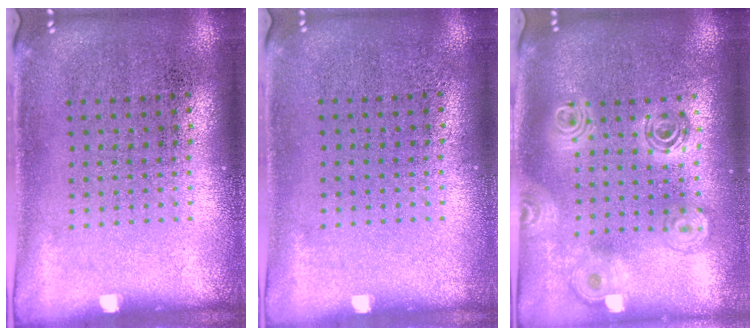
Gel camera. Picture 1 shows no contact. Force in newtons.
{"total": 0.0}
{"total": 2.1, "press": 1.7, "slide": 1.3}